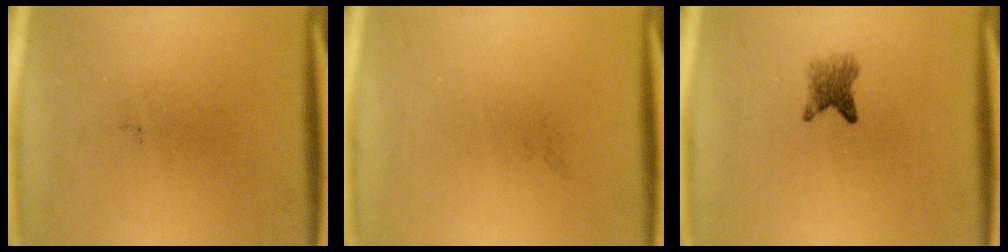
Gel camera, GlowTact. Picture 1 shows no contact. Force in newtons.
{"total": 0.0}
{"total": 2.9}